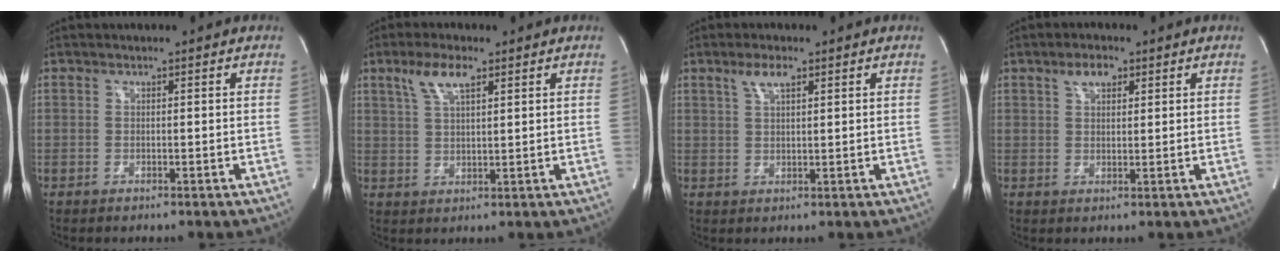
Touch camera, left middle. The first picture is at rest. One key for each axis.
{"total": 5.6, "fx": 3.3, "fy": 1.5, "fz": 4.3, "tx": -0.094, "ty": 0.011, "tz": 0.066}
{"total": 3.3, "fx": 2.0, "fy": 0.9, "fz": 2.5, "tx": -0.053, "ty": 0.007, "tz": 0.041}
{"total": 3.4, "fx": 2.0, "fy": 1.7, "fz": 2.2, "tx": -0.042, "ty": 0.011, "tz": 0.037}